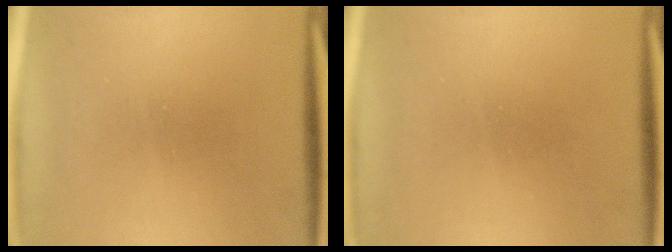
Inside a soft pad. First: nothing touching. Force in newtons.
{"total": 1.7}